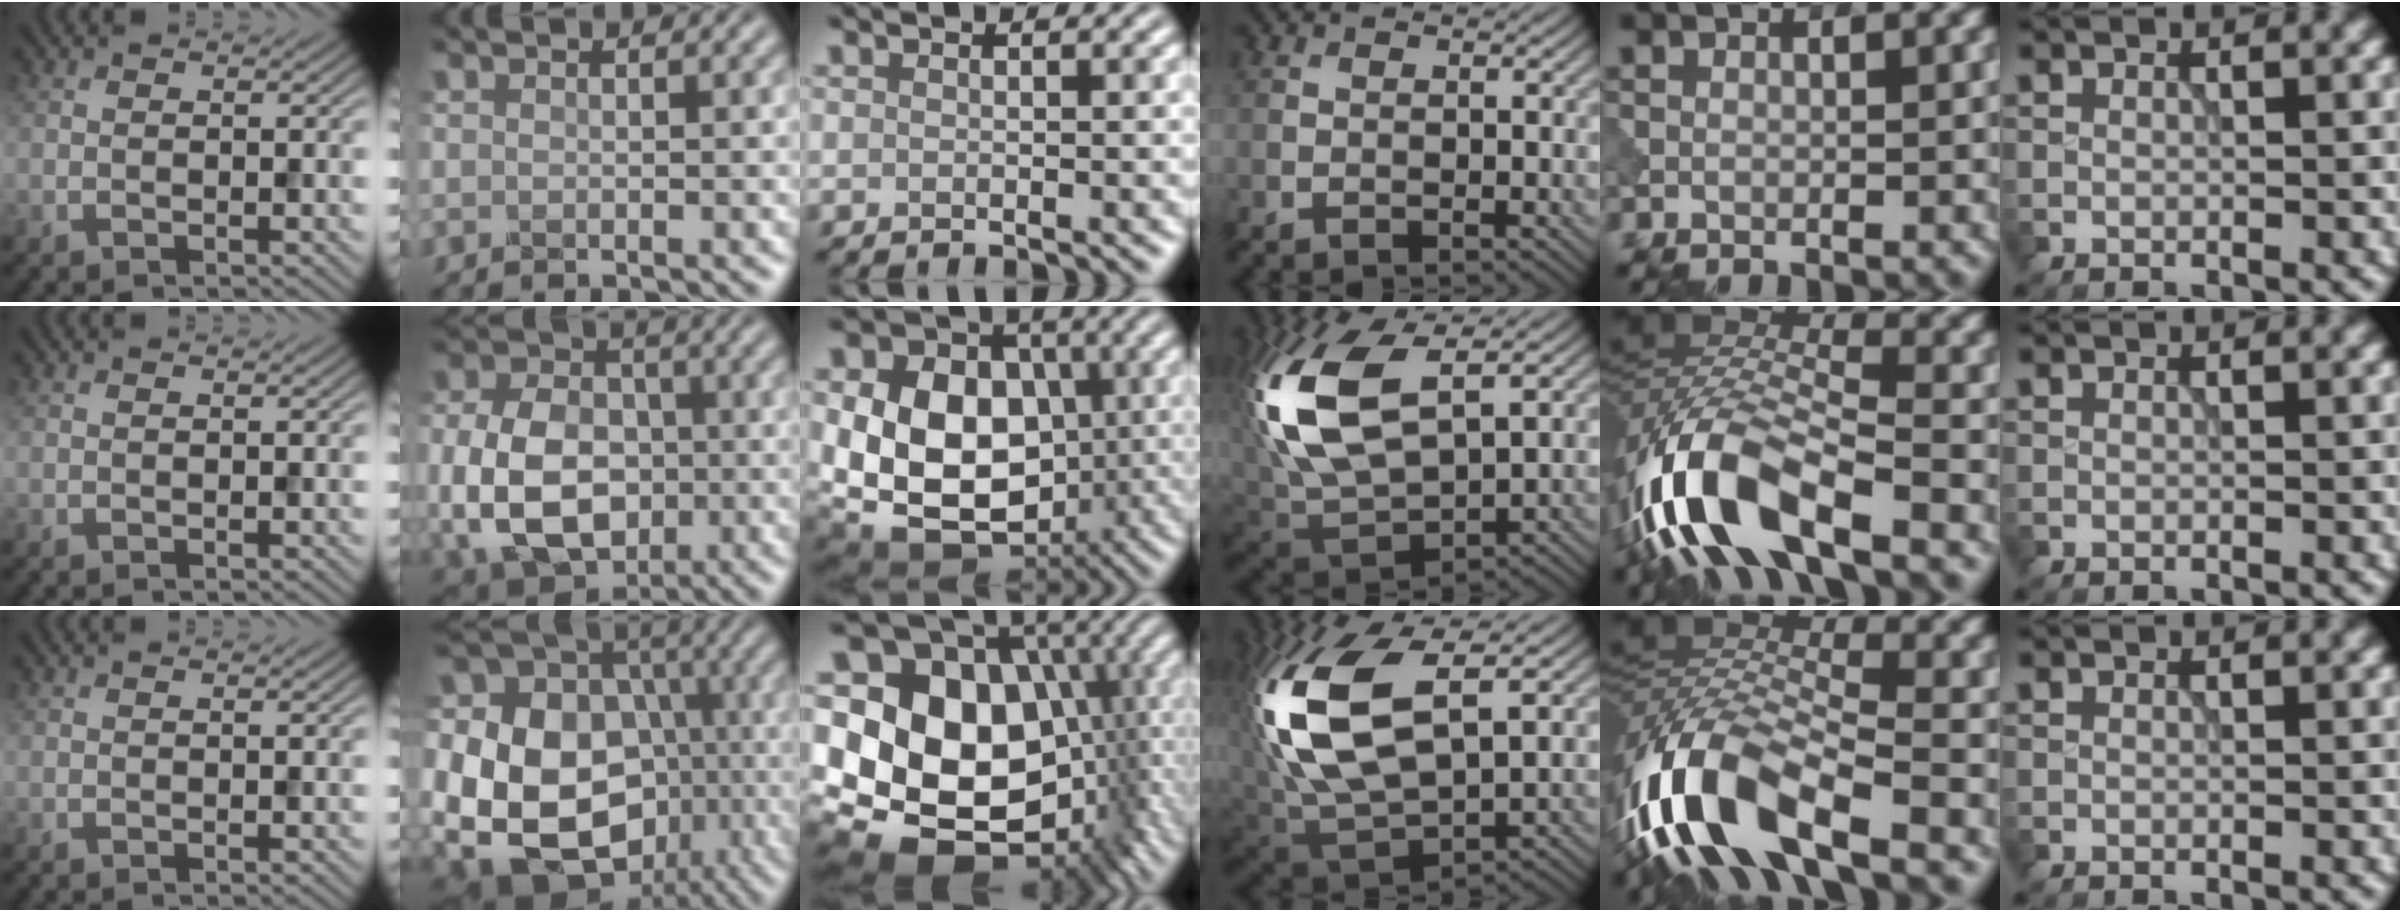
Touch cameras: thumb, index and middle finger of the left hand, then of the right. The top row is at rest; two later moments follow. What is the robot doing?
{"motion": "insert", "object": "peg toy"}